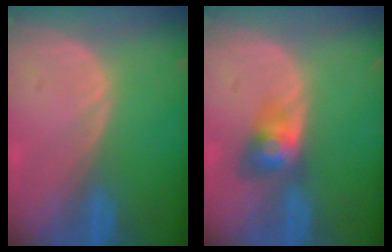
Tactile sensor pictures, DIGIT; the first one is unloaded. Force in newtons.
{"total": 4.0, "press": 4.0, "slide": 0.3}